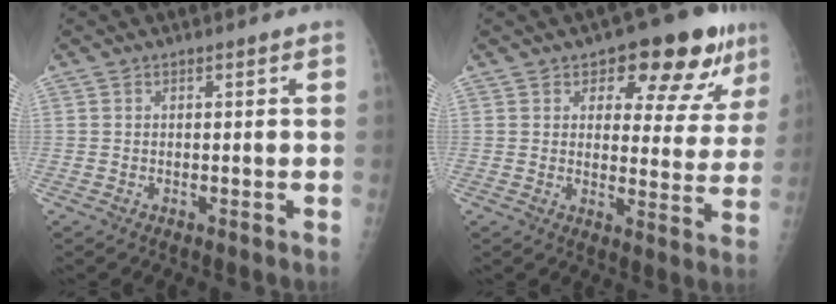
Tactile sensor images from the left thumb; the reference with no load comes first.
{"total": 13.6, "force": [7.9, 6.6, 9.0], "torque": [-0.057, -0.029, 0.104]}